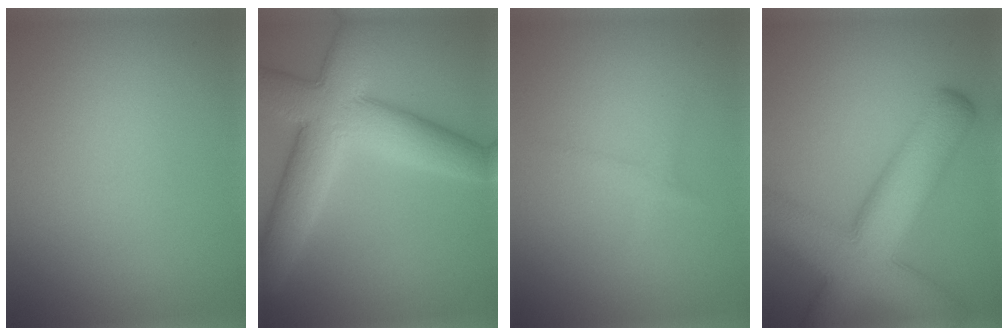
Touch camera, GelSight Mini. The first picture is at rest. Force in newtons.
{"total": 9.7, "press": 9.7, "slide": 0.4}
{"total": 1.0, "press": 1.0, "slide": 0.1}
{"total": 11.7, "press": 11.6, "slide": 0.6}